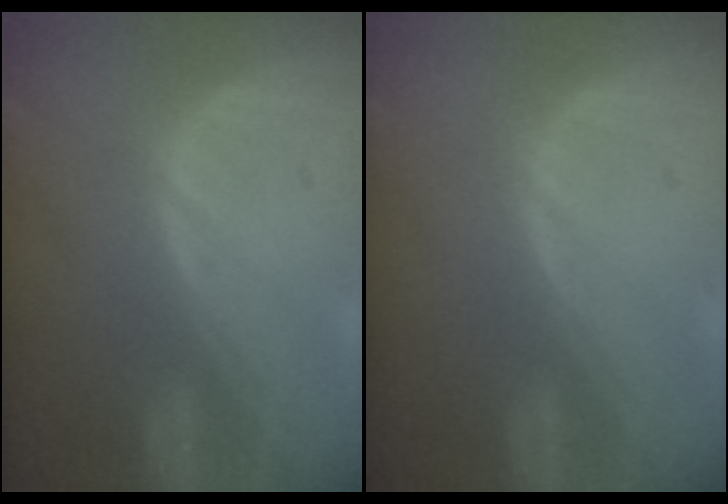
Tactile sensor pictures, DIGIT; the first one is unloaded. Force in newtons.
{"total": 0.0}